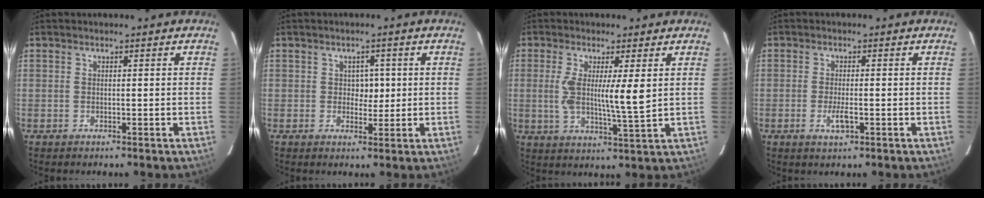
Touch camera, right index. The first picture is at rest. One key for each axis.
{"total": 2.9, "fx": 0.4, "fy": 2.1, "fz": 1.9, "tx": -0.017, "ty": 0.002, "tz": 0.006}
{"total": 7.8, "fx": 1.2, "fy": 0.4, "fz": 7.7, "tx": -0.143, "ty": -0.009, "tz": 0.021}
{"total": 2.9, "fx": -1.0, "fy": 0.7, "fz": 2.6, "tx": -0.053, "ty": -0.003, "tz": -0.015}